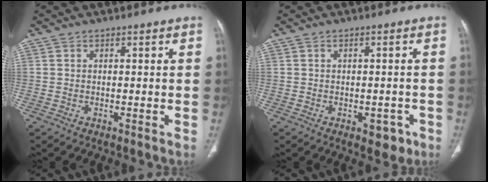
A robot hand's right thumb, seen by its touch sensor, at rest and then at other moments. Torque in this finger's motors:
{"motor_torque": [0.16, 0.28, -0.10, 0.26, 0.05]}